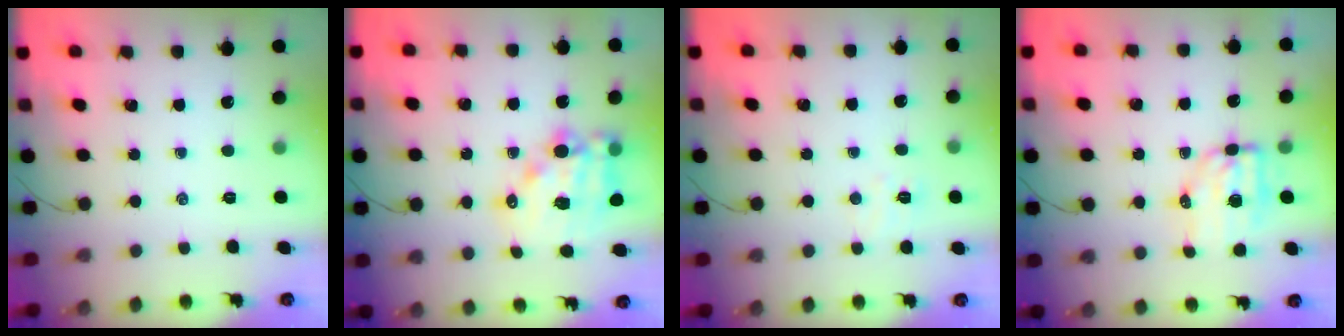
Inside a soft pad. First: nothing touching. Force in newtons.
{"total": 13.2, "press": 12.9, "slide": 3.1}
{"total": 3.9, "press": 3.8, "slide": 0.9}
{"total": 7.0, "press": 6.9, "slide": 1.0}